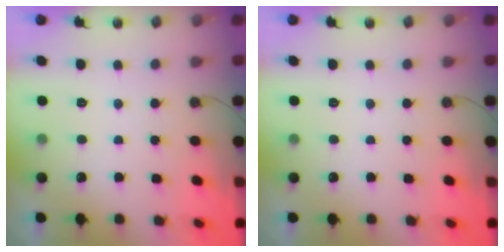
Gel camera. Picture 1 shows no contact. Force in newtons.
{"total": 0.0}